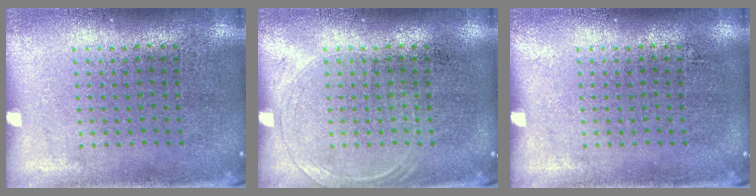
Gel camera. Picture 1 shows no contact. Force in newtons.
{"total": 1.1, "press": 1.0, "slide": 0.3}
{"total": 0.0}